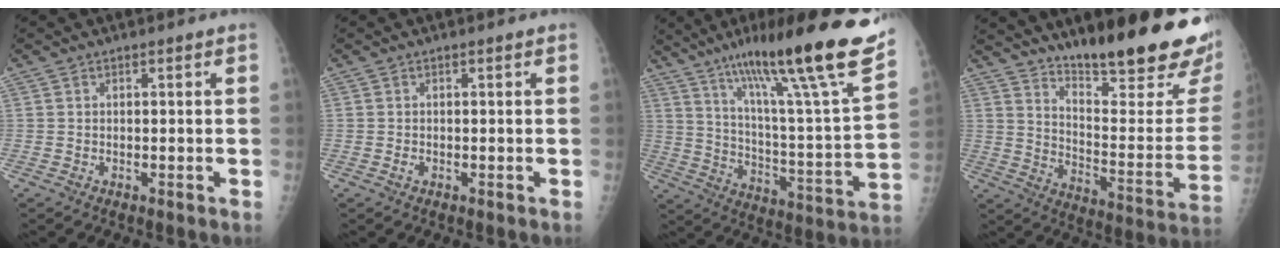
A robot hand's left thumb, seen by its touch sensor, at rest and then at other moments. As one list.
[{"total": 0.6, "force": [-0.2, 0.4, 0.4], "torque": [-0.007, 0.001, -0.003]}, {"total": 26.8, "force": [18.8, 1.6, 19.0], "torque": [-0.281, -0.082, 0.294]}, {"total": 27.3, "force": [19.8, 5.6, 18.0], "torque": [-0.231, -0.124, 0.282]}]